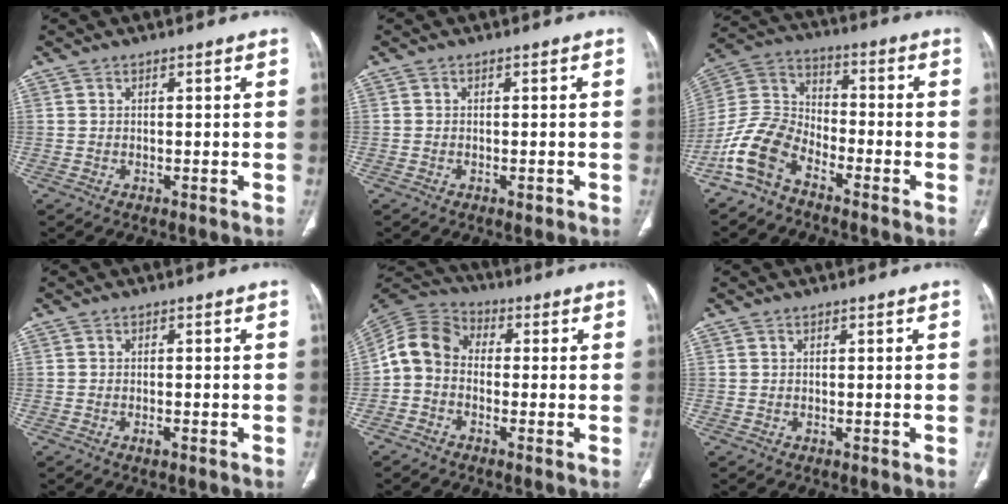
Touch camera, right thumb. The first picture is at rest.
{"total": 0.9, "force": [-0.4, 0.5, 0.5], "torque": [-0.004, -0.001, -0.007]}
{"total": 10.6, "force": [-7.2, 5.5, 5.5], "torque": [-0.119, 0.057, -0.157]}
{"total": 1.1, "force": [-0.6, 0.3, 0.8], "torque": [-0.016, 0.001, -0.011]}
{"total": 8.2, "force": [-1.0, 6.5, 4.9], "torque": [-0.086, 0.028, -0.039]}
{"total": 0.0}